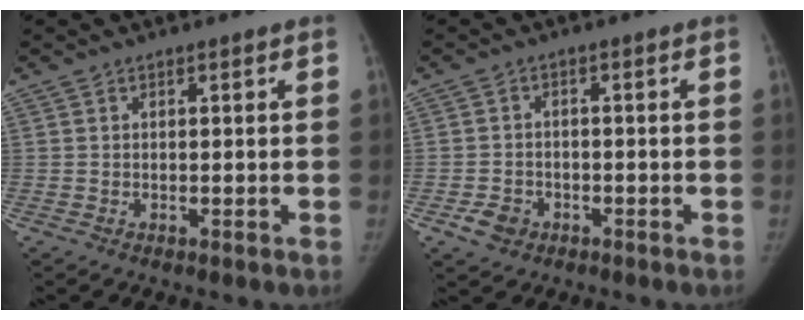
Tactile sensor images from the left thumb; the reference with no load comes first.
{"total": 3.9, "force": [-2.0, 3.0, 1.4], "torque": [-0.019, 0.014, -0.029]}